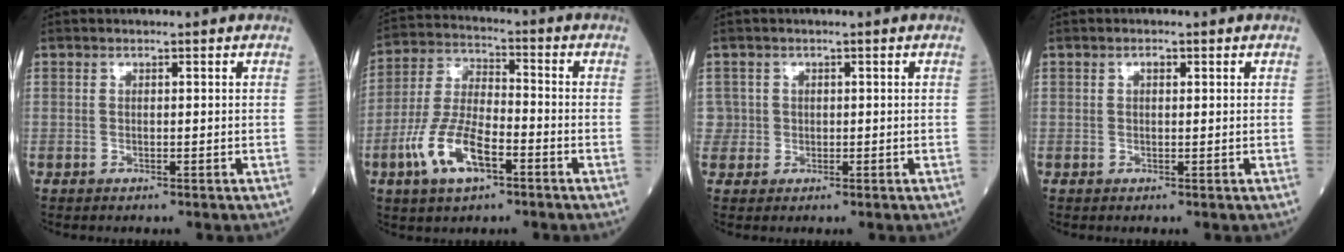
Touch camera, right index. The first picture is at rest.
{"total": 11.1, "force": [-4.9, 4.0, 9.1], "torque": [-0.202, 0.001, -0.094]}
{"total": 2.0, "force": [0.0, 2.0, -0.3], "torque": [0.021, 0.007, -0.004]}
{"total": 0.8, "force": [0.3, 0.4, 0.6], "torque": [-0.015, 0.000, 0.004]}